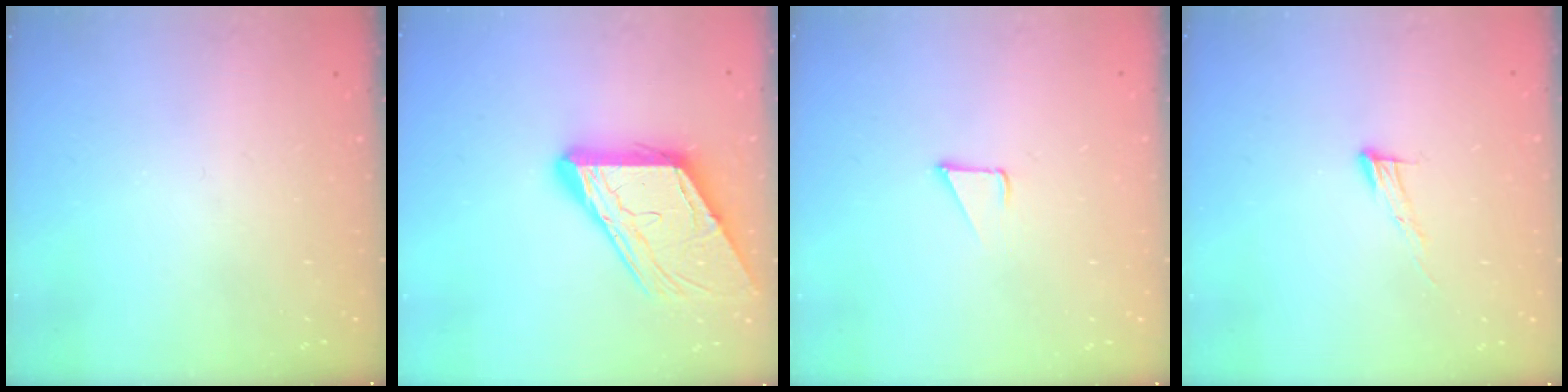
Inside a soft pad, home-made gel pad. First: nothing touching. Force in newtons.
{"total": 13.5, "press": 13.4, "slide": 1.6}
{"total": 2.8, "press": 2.8, "slide": 0.2}
{"total": 6.4, "press": 6.4, "slide": 0.4}